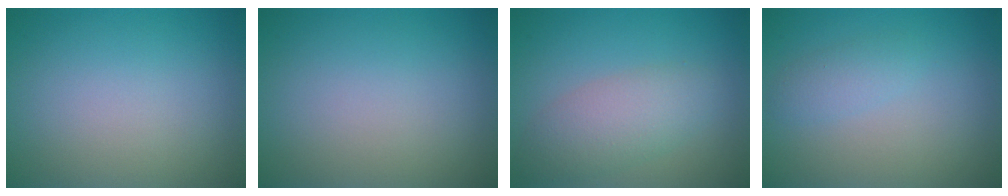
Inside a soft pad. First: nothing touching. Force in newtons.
{"total": 0.0}
{"total": 3.9, "press": 3.9, "slide": 0.1}
{"total": 1.5, "press": 1.5, "slide": 0.1}